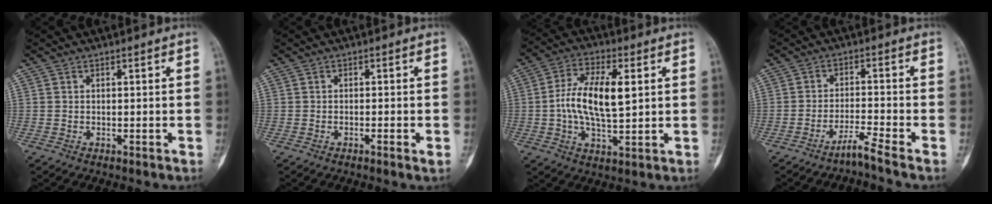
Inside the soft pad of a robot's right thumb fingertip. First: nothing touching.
{"total": 1.4, "force": [-0.6, 0.1, 1.3], "torque": [-0.026, -0.004, -0.012]}
{"total": 12.3, "force": [1.4, 5.4, 10.9], "torque": [-0.204, 0.004, 0.024]}
{"total": 3.6, "force": [-3.1, -1.0, 1.6], "torque": [-0.042, 0.010, -0.063]}